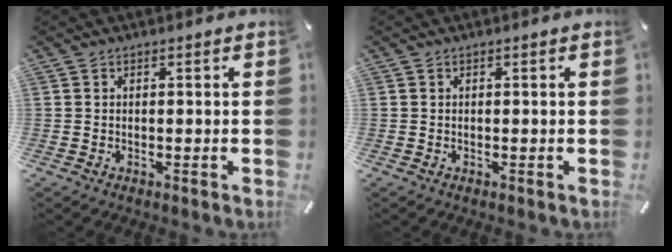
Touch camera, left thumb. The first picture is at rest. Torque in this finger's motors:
{"motor_torque": [0.00, 0.00, -0.01, 0.01, 0.00]}